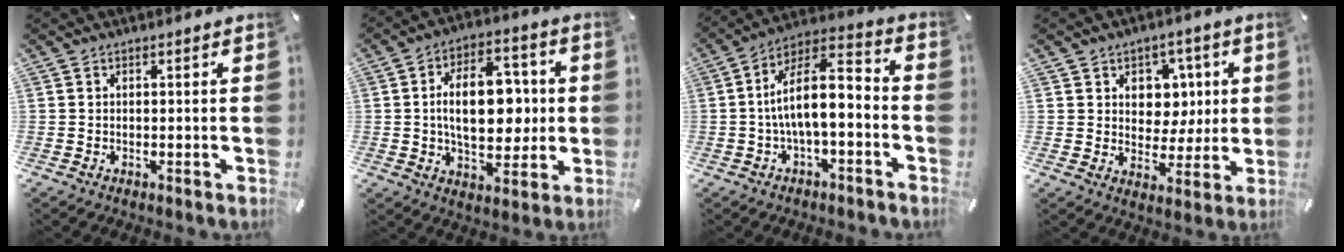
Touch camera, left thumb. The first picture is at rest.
{"total": 16.6, "force": [0.8, 10.0, 13.2], "torque": [-0.217, 0.002, 0.010]}
{"total": 12.2, "force": [-1.2, 4.9, 11.1], "torque": [-0.200, -0.001, -0.023]}
{"total": 8.2, "force": [2.2, 7.6, 2.1], "torque": [-0.025, -0.016, 0.040]}